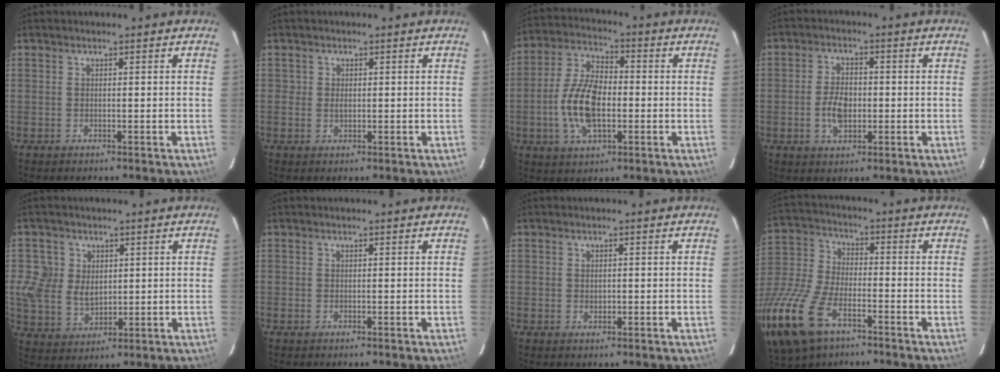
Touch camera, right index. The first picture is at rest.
{"total": 1.4, "force": [0.0, 1.2, 0.6], "torque": [-0.012, 0.002, -0.002]}
{"total": 12.4, "force": [-2.3, 6.3, 10.4], "torque": [-0.216, 0.007, -0.043]}
{"total": 6.0, "force": [-1.1, 3.6, 4.6], "torque": [-0.093, 0.003, -0.017]}
{"total": 8.4, "force": [1.8, 7.3, 3.6], "torque": [-0.082, 0.007, 0.044]}
{"total": 0.0}
{"total": 1.0, "force": [-0.1, 0.8, 0.5], "torque": [-0.006, 0.001, 0.001]}
{"total": 22.0, "force": [-12.1, 11.8, 14.0], "torque": [-0.352, -0.033, -0.234]}